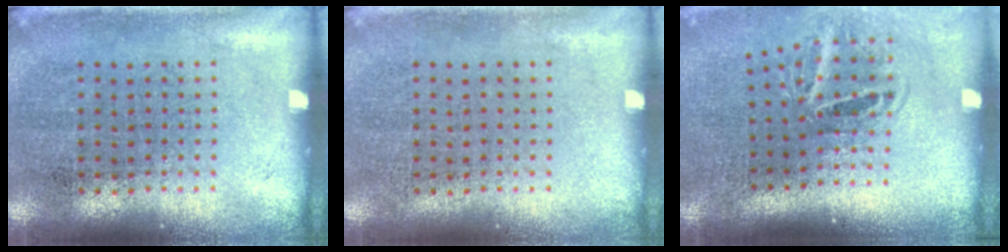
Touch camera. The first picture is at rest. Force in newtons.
{"total": 0.0}
{"total": 1.8, "press": 1.2, "slide": 1.4}